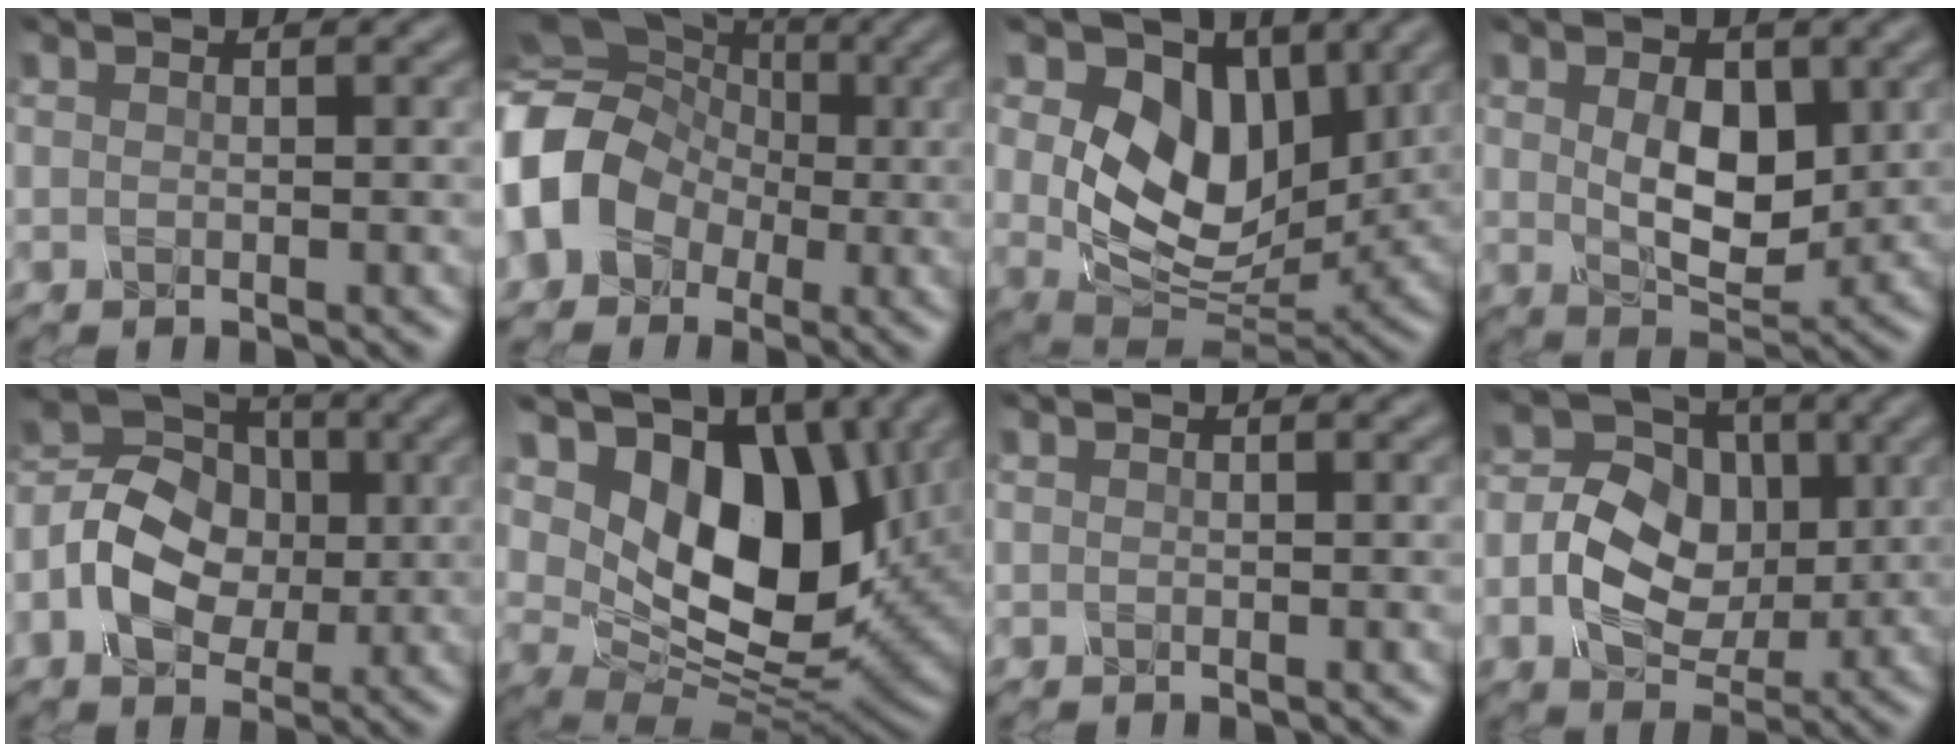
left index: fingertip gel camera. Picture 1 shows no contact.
{"total": 13.3, "force": [-2.4, 11.4, 6.4], "torque": [-0.134, -0.007, -0.084]}
{"total": 9.6, "force": [3.1, 6.6, 6.2], "torque": [-0.115, -0.018, 0.047]}
{"total": 5.3, "force": [0.5, 3.2, 4.2], "torque": [-0.072, -0.011, 0.019]}
{"total": 8.1, "force": [-1.3, 6.5, 4.7], "torque": [-0.082, 0.013, -0.031]}
{"total": 13.4, "force": [4.4, 8.5, 9.4], "torque": [-0.147, -0.010, 0.079]}
{"total": 0.0}
{"total": 6.8, "force": [-0.7, 5.2, 4.3], "torque": [-0.081, -0.001, -0.015]}